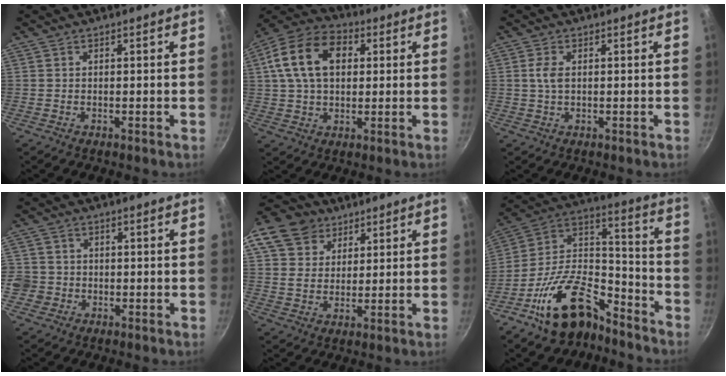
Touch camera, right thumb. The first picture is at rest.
{"total": 15.3, "force": [3.5, 10.4, 10.7], "torque": [-0.174, 0.018, 0.046]}
{"total": 2.9, "force": [0.4, 1.6, 2.4], "torque": [-0.054, 0.004, 0.005]}
{"total": 5.6, "force": [-1.4, 5.2, 1.4], "torque": [-0.015, 0.022, -0.025]}
{"total": 14.7, "force": [8.3, 10.8, 5.4], "torque": [-0.106, 0.007, 0.147]}
{"total": 20.3, "force": [-12.8, 10.6, 11.7], "torque": [-0.164, 0.110, -0.228]}